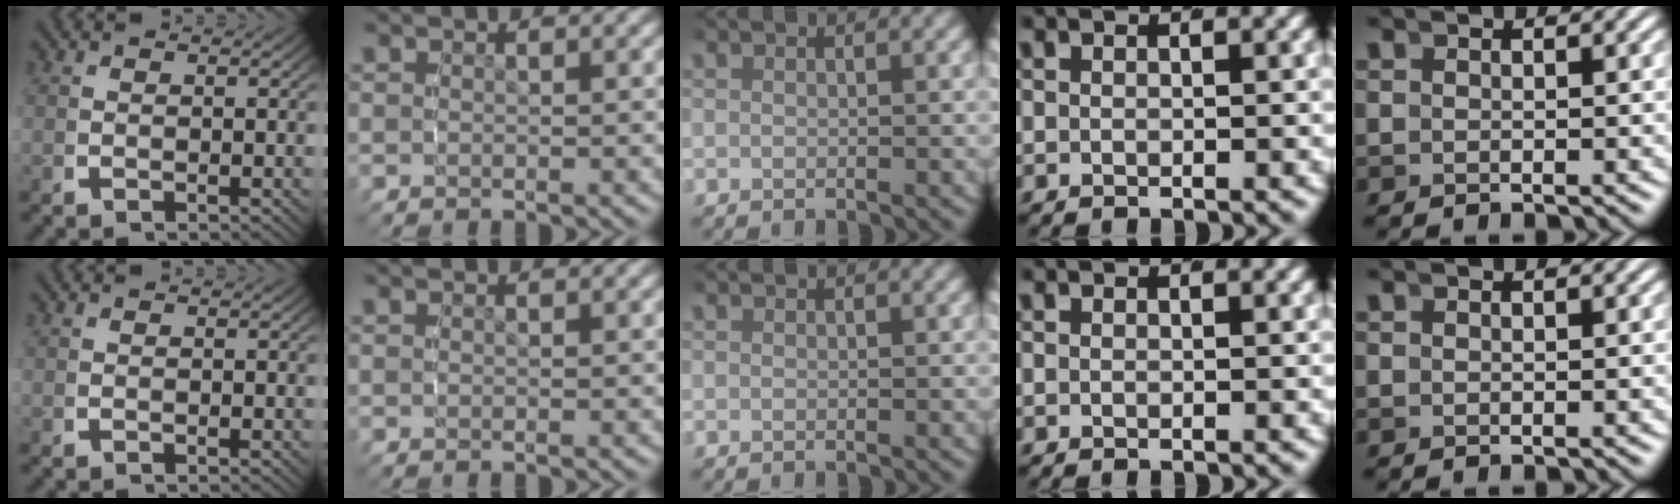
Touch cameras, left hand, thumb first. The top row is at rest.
{}